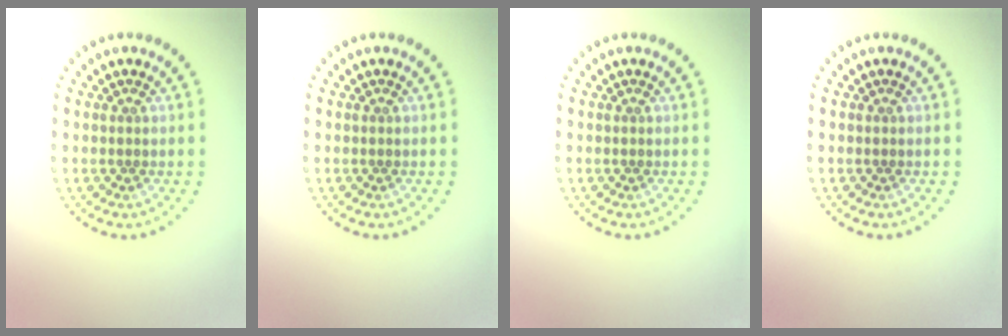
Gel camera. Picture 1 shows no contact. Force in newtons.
{"total": 0.0}
{"total": 0.0}
{"total": 0.0}